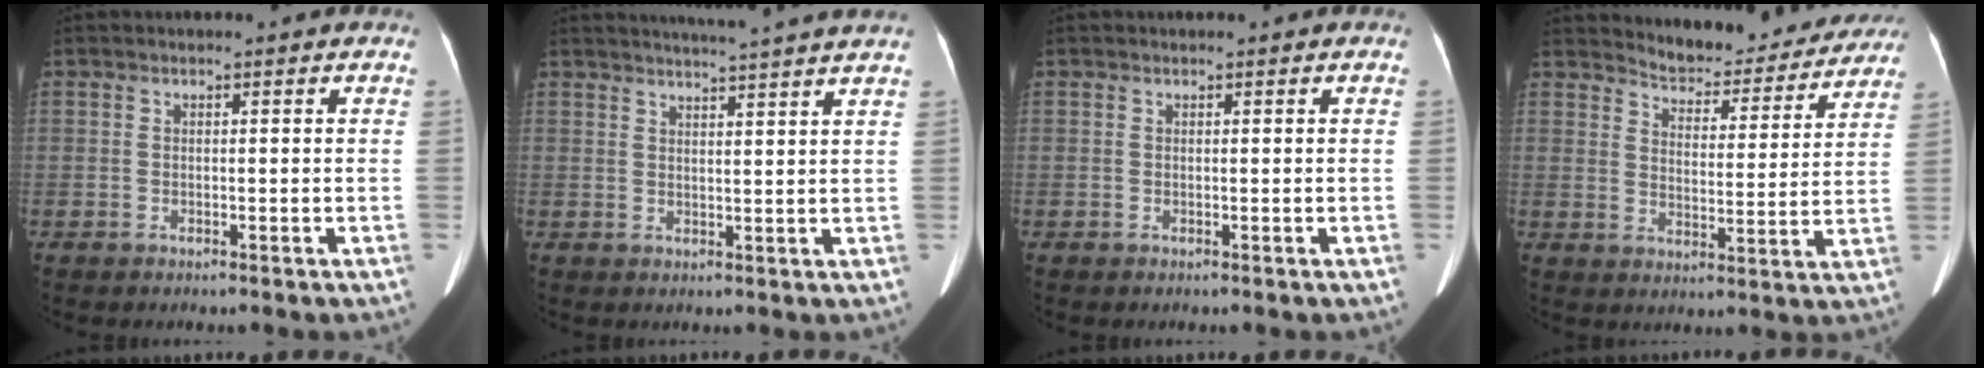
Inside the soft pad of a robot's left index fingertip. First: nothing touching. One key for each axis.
{"total": 11.9, "fx": 10.9, "fy": -1.3, "fz": 4.5, "tx": -0.071, "ty": -0.006, "tz": 0.129}
{"total": 0.6, "fx": 0.6, "fy": 0.1, "fz": 0.2, "tx": -0.007, "ty": 0.010, "tz": 0.009}
{"total": 14.0, "fx": 13.4, "fy": 3.2, "fz": 2.4, "tx": -0.018, "ty": -0.017, "tz": 0.165}